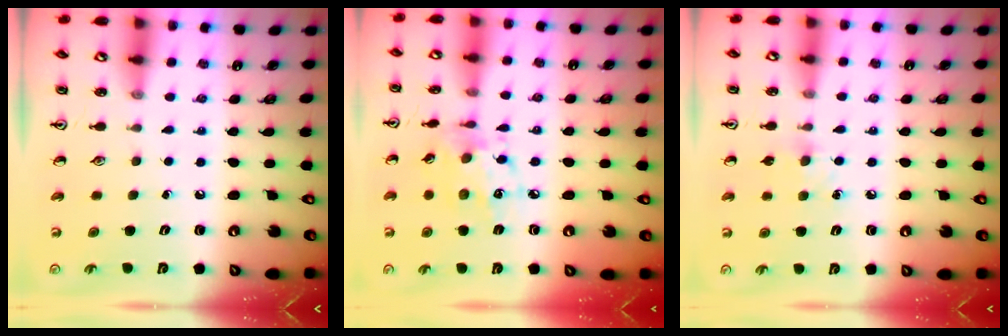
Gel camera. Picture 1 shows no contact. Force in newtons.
{"total": 9.6, "press": 9.6, "slide": 0.6}
{"total": 8.0, "press": 8.0, "slide": 0.9}